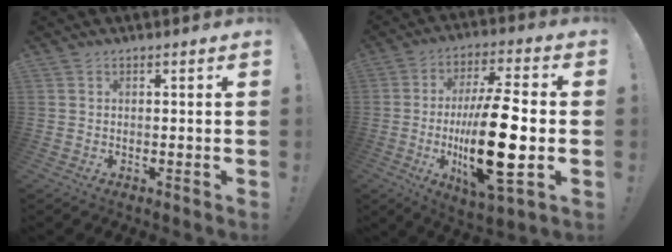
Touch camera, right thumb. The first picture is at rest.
{"total": 22.1, "force": [-2.7, 6.5, 20.9], "torque": [-0.380, -0.008, -0.048]}